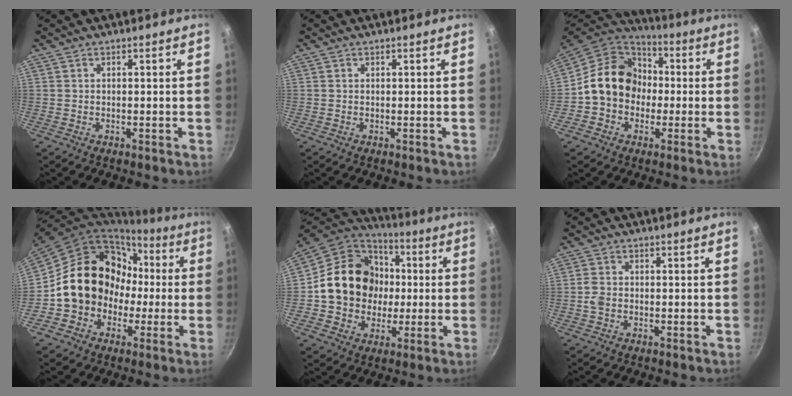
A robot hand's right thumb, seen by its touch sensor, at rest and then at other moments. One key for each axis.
{"total": 0.0}
{"total": 15.7, "fx": -0.4, "fy": 13.3, "fz": 8.4, "tx": -0.107, "ty": 0.045, "tz": -0.022}
{"total": 17.9, "fx": -1.2, "fy": 15.4, "fz": 9.0, "tx": -0.120, "ty": 0.063, "tz": -0.013}
{"total": 19.2, "fx": 0.6, "fy": 16.6, "fz": 9.7, "tx": -0.140, "ty": 0.033, "tz": 0.007}
{"total": 2.3, "fx": -0.6, "fy": 1.7, "fz": 1.5, "tx": -0.033, "ty": 0.009, "tz": -0.015}